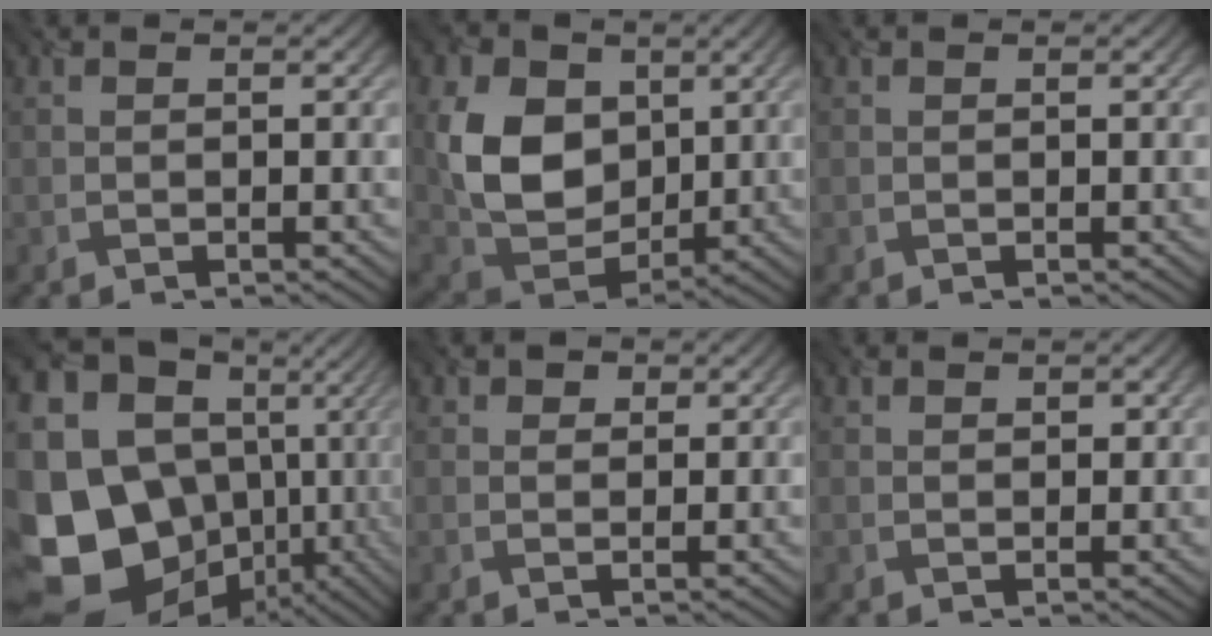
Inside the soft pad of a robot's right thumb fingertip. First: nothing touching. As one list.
[{"total": 10.9, "force": [2.6, 8.1, 6.9], "torque": [-0.165, -0.002, 0.045]}, {"total": 0.0}, {"total": 21.8, "force": [-2.5, 18.5, 11.1], "torque": [-0.282, -0.025, -0.034]}, {"total": 1.5, "force": [1.1, 0.9, 0.5], "torque": [-0.008, 0.003, 0.007]}, {"total": 1.1, "force": [0.9, 0.3, 0.5], "torque": [-0.008, 0.002, 0.011]}]